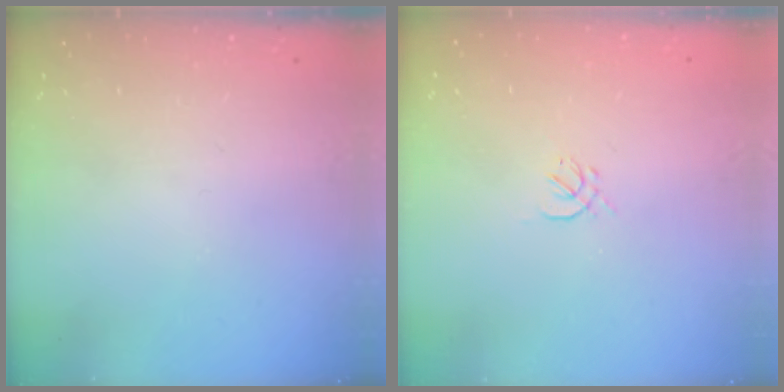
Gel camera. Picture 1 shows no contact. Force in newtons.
{"total": 0.7, "press": 0.5, "slide": 0.5}